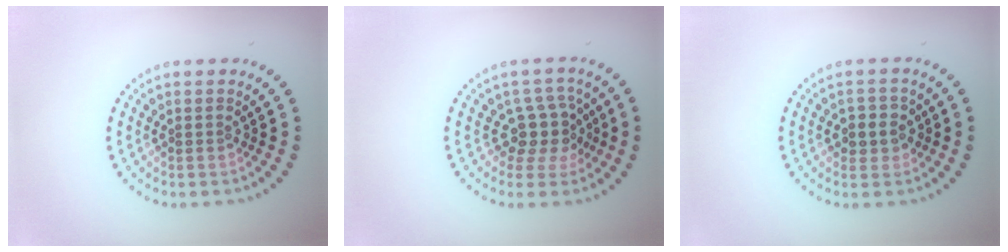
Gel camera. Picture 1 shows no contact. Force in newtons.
{"total": 3.4, "press": 2.6, "slide": 2.1}
{"total": 2.3, "press": 2.2, "slide": 0.7}